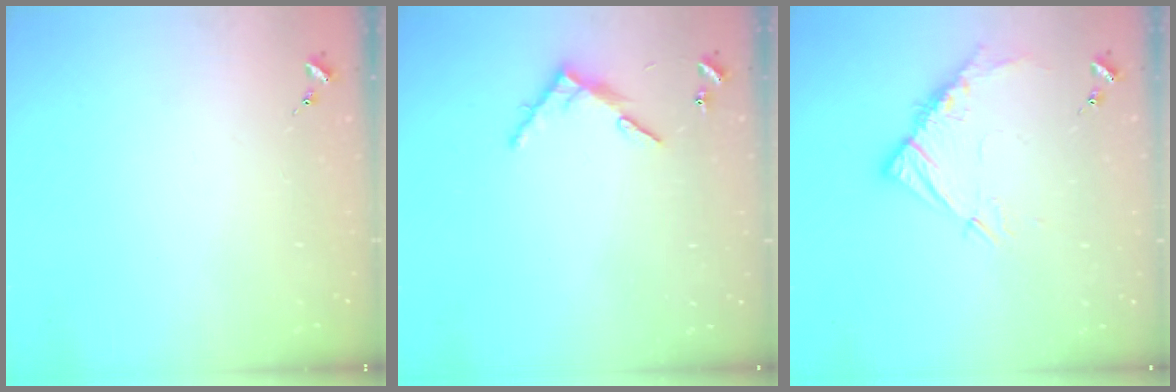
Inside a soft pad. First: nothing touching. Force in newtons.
{"total": 6.9, "press": 6.9, "slide": 0.5}
{"total": 10.7, "press": 10.7, "slide": 0.9}